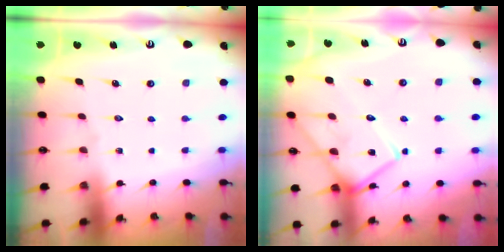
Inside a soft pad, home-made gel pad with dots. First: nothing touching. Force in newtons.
{"total": 14.6, "press": 14.6, "slide": 1.0}